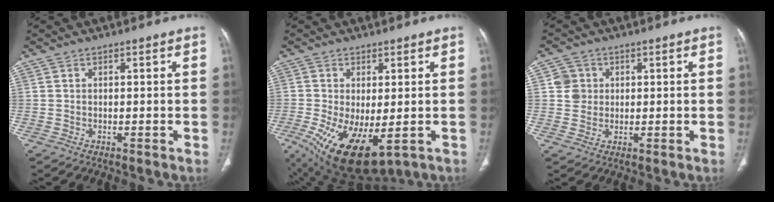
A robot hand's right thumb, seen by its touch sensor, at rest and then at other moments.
{"total": 14.0, "force": [-4.5, 6.4, 11.6], "torque": [-0.216, -0.024, -0.053]}
{"total": 4.0, "force": [0.8, 3.9, 0.7], "torque": [0.012, 0.002, 0.012]}